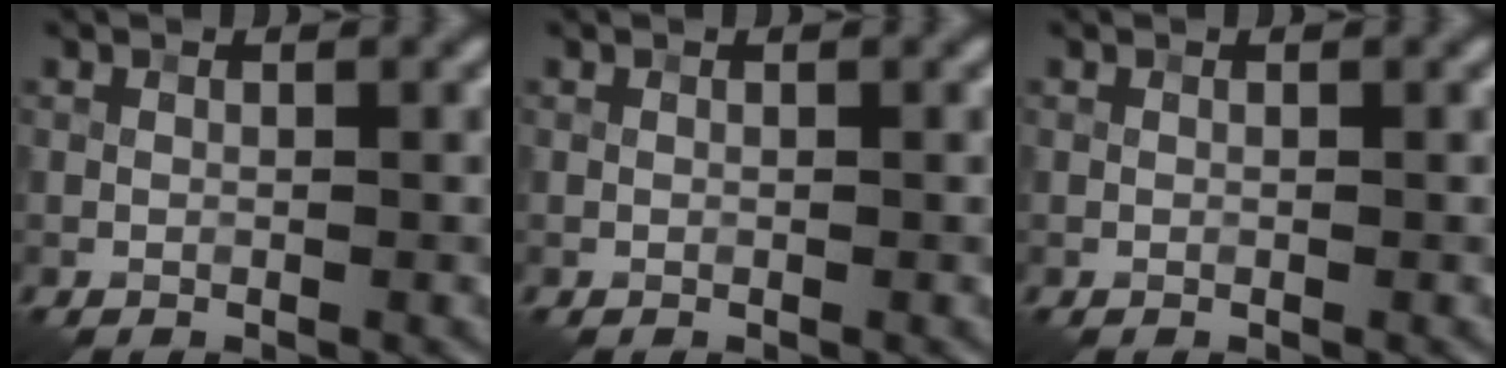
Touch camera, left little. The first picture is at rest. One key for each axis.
{"total": 0.0}
{"total": 0.0}